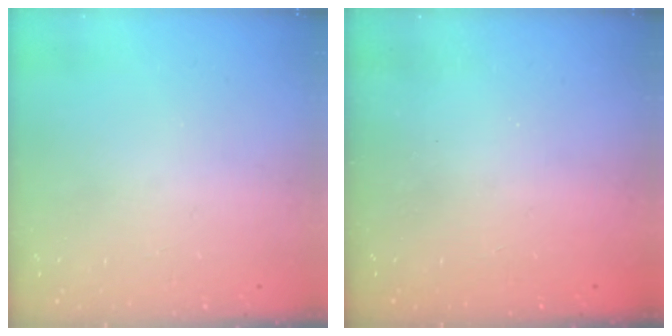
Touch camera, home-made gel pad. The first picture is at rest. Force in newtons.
{"total": 2.5, "press": 2.4, "slide": 0.8}